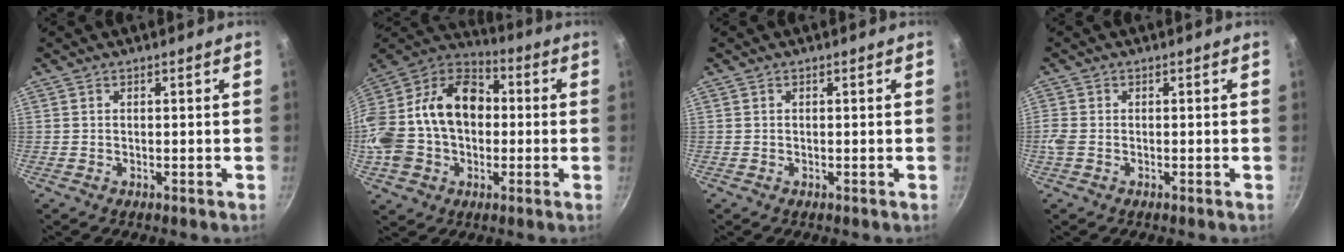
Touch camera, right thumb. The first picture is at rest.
{"total": 25.1, "force": [-0.5, 18.4, 17.0], "torque": [-0.313, 0.064, -0.016]}
{"total": 0.0}
{"total": 2.0, "force": [-0.6, 1.4, 1.3], "torque": [-0.033, 0.002, -0.014]}